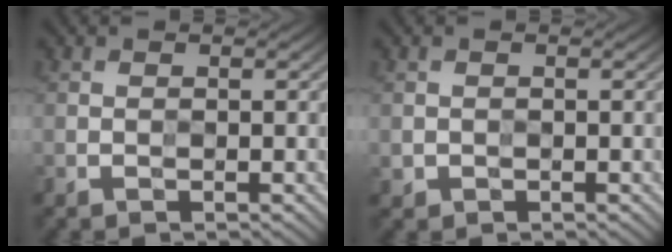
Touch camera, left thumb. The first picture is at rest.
{"total": 0.8, "force": [-0.2, 0.7, 0.2], "torque": [-0.006, -0.008, -0.004]}